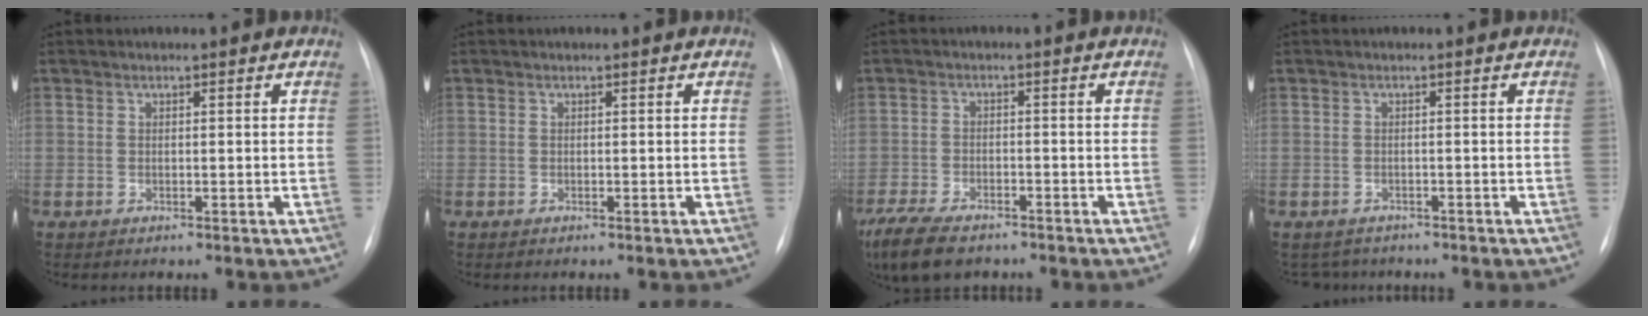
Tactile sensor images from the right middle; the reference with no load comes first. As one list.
[{"total": 0.0}, {"total": 11.0, "force": [-8.2, 4.5, 5.9], "torque": [-0.127, -0.019, -0.132]}, {"total": 2.8, "force": [-2.5, 1.2, -0.3], "torque": [-0.001, -0.001, -0.035]}]